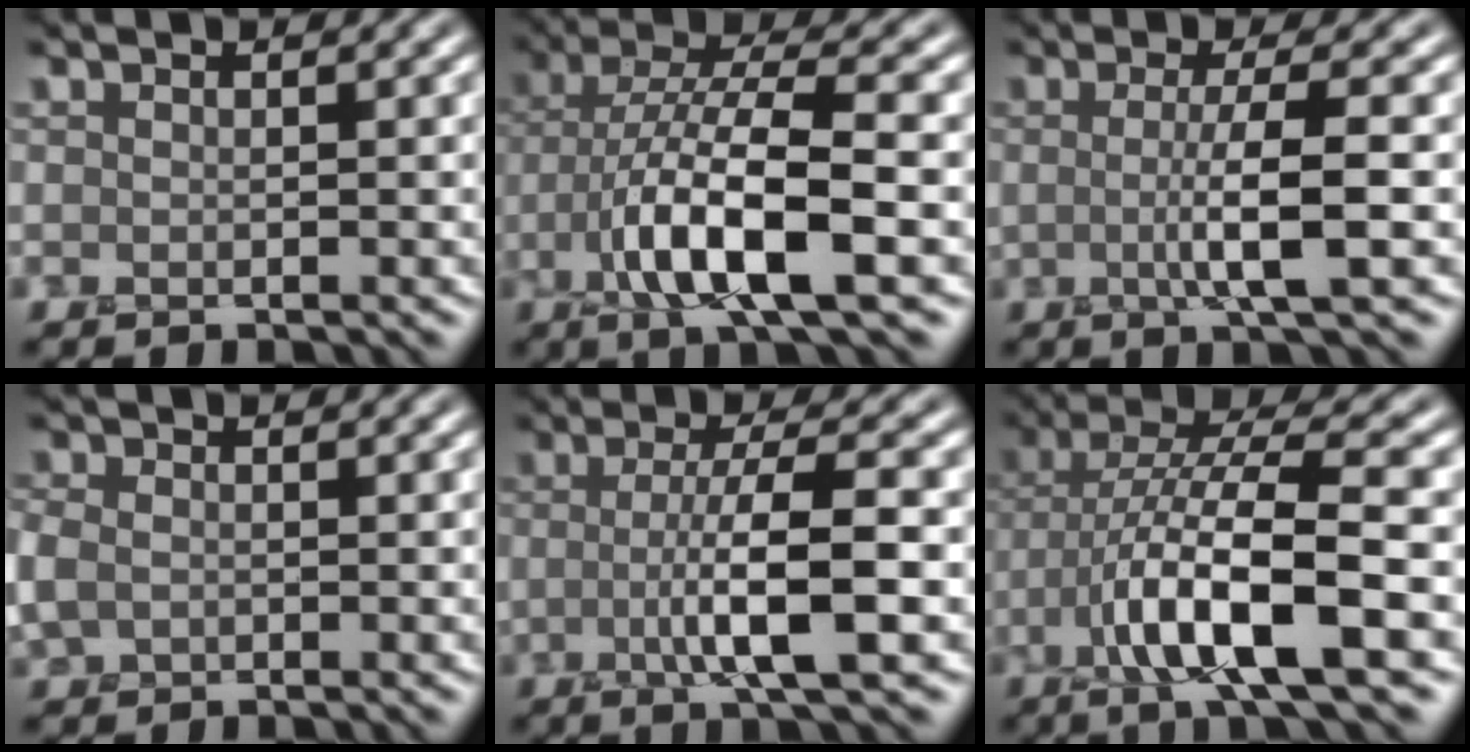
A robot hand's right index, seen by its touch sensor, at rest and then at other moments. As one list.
[{"total": 8.8, "force": [-1.7, 2.9, 8.1], "torque": [-0.156, 0.013, -0.031]}, {"total": 4.1, "force": [-0.1, 0.6, 4.1], "torque": [-0.069, -0.004, -0.002]}, {"total": 1.9, "force": [0.0, 1.7, 0.7], "torque": [-0.022, 0.006, -0.006]}, {"total": 5.8, "force": [-0.6, 1.1, 5.6], "torque": [-0.099, 0.003, -0.011]}, {"total": 8.9, "force": [-1.4, 2.7, 8.3], "torque": [-0.159, 0.015, -0.026]}]